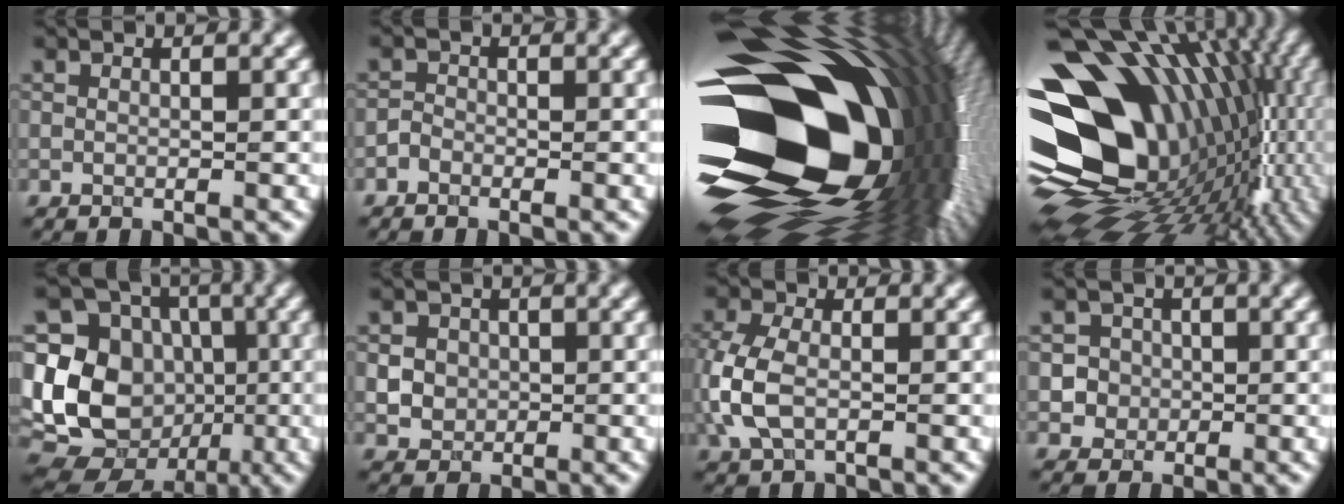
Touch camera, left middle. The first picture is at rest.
{"total": 1.0, "force": [-0.9, 0.4, 0.1], "torque": [-0.001, 0.003, -0.015]}
{"total": 21.9, "force": [-2.2, 14.2, 16.5], "torque": [-0.258, -0.006, -0.050]}
{"total": 19.4, "force": [-0.3, 13.9, 13.5], "torque": [-0.227, -0.008, 0.022]}
{"total": 12.6, "force": [-1.5, 10.8, 6.2], "torque": [-0.139, -0.003, -0.032]}
{"total": 2.9, "force": [0.4, 2.7, 1.0], "torque": [-0.023, 0.005, 0.013]}
{"total": 4.8, "force": [-0.8, 3.0, 3.7], "torque": [-0.106, 0.000, -0.015]}
{"total": 2.8, "force": [-0.2, 2.7, 0.5], "torque": [0.011, 0.011, 0.004]}